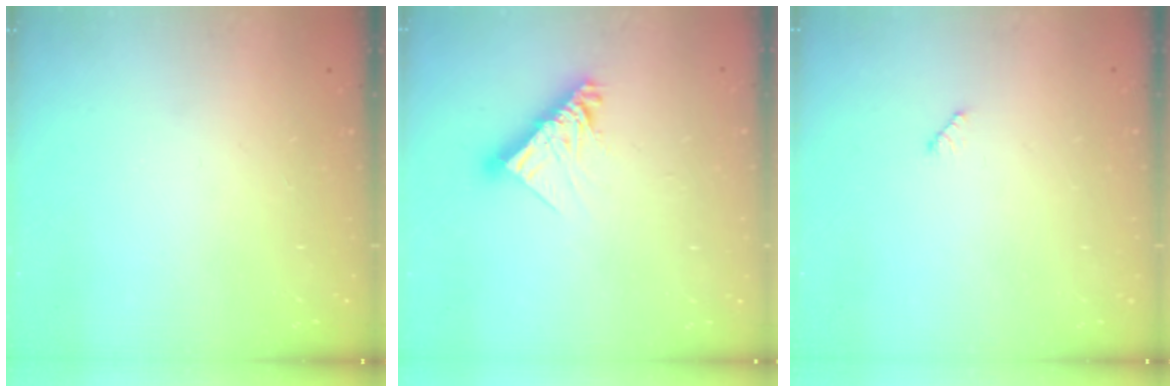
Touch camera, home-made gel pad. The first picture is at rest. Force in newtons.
{"total": 11.5, "press": 11.4, "slide": 1.1}
{"total": 3.2, "press": 3.2, "slide": 0.4}